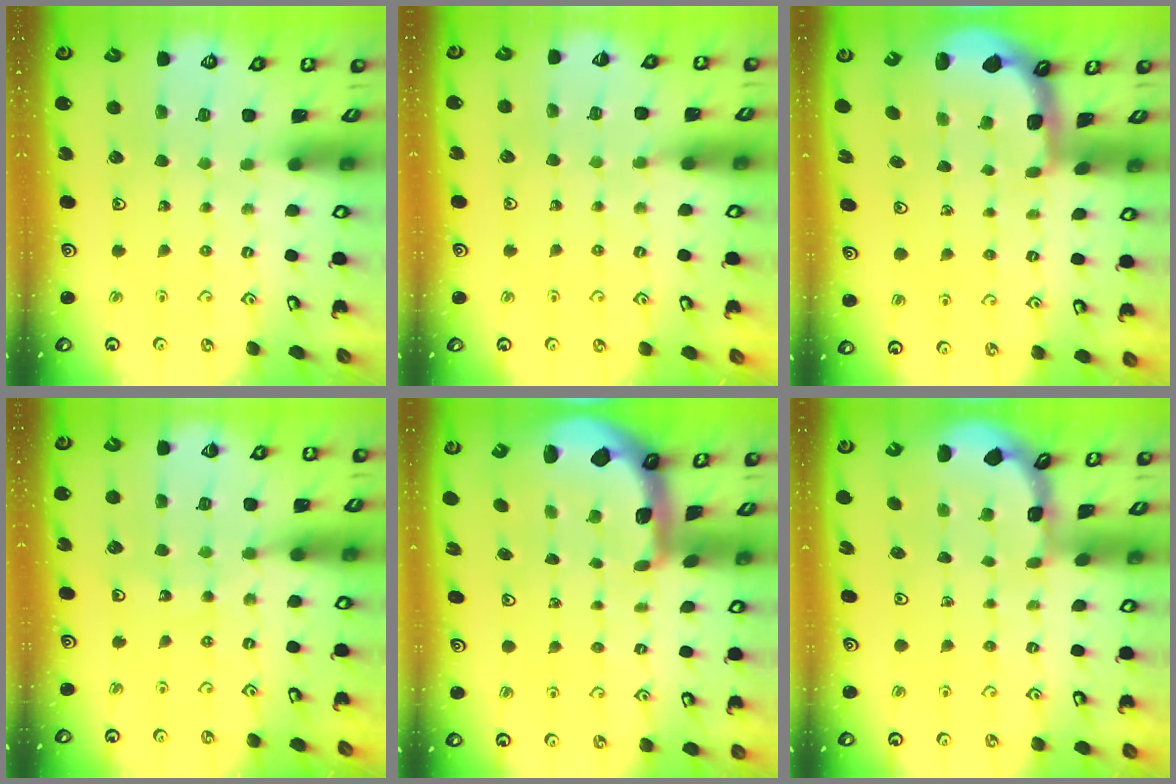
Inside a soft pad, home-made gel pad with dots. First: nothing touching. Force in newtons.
{"total": 4.4, "press": 4.4, "slide": 0.5}
{"total": 2.0, "press": 1.8, "slide": 0.9}
{"total": 9.5, "press": 8.9, "slide": 3.4}
{"total": 1.8, "press": 1.8, "slide": 0.4}
{"total": 1.6, "press": 1.6, "slide": 0.1}